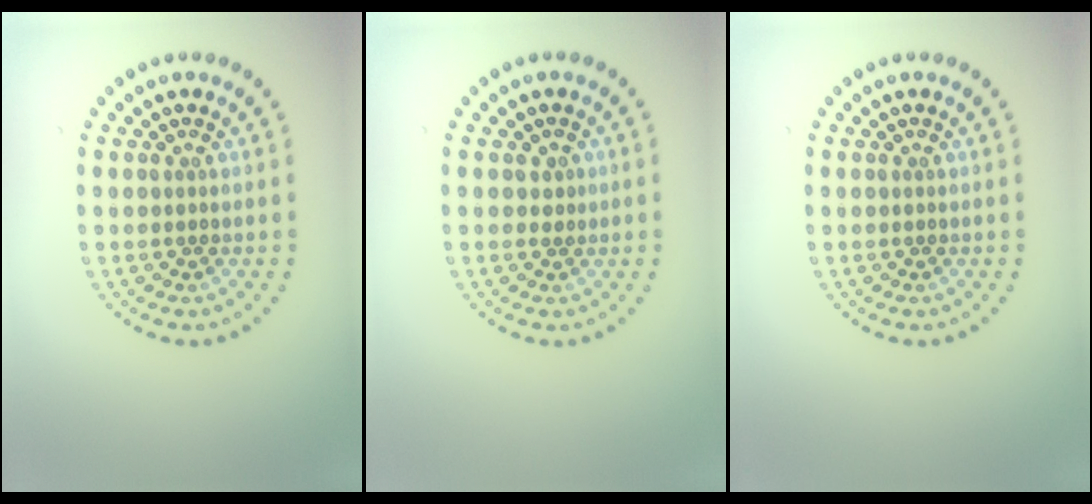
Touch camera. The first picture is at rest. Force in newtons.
{"total": 0.9, "press": 0.8, "slide": 0.3}
{"total": 0.0}